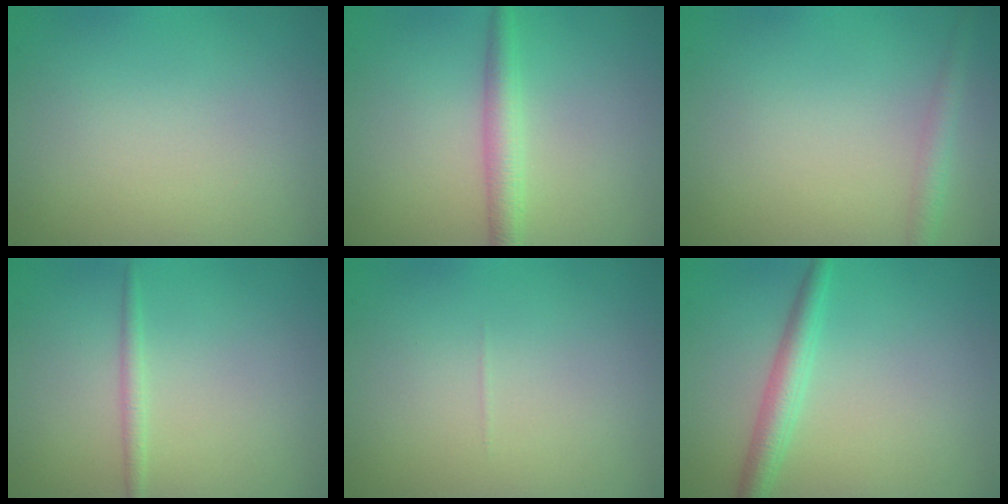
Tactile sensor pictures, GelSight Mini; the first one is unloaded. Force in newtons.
{"total": 2.7, "press": 2.7, "slide": 0.1}
{"total": 1.6, "press": 1.6, "slide": 0.1}
{"total": 1.1, "press": 1.1, "slide": 0.0}
{"total": 0.0}
{"total": 2.7, "press": 2.7, "slide": 0.1}